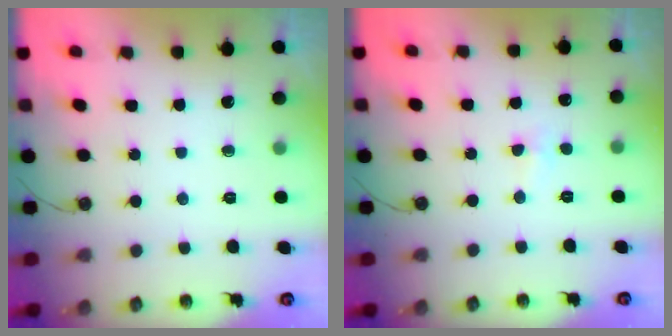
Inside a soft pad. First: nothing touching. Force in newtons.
{"total": 2.7, "press": 2.0, "slide": 1.8}